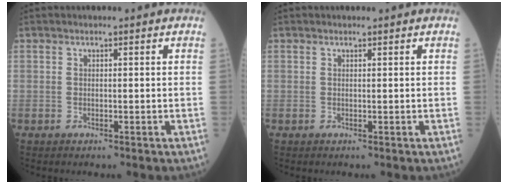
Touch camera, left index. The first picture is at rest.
{"total": 0.0}